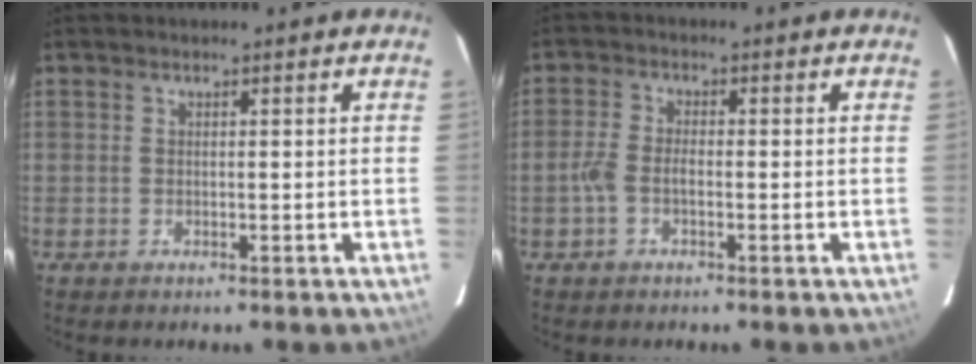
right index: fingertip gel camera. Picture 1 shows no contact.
{"total": 3.4, "force": [-1.2, 1.6, 2.7], "torque": [-0.063, 0.005, -0.026]}